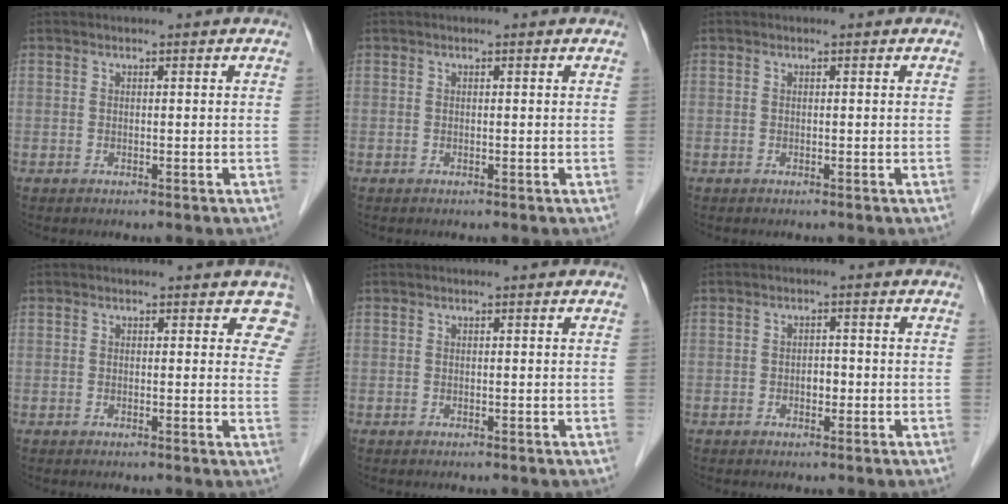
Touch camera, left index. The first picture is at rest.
{"total": 0.0}
{"total": 0.0}
{"total": 4.0, "force": [3.2, 2.3, 0.9], "torque": [0.022, -0.016, 0.010]}
{"total": 0.0}
{"total": 1.7, "force": [-0.7, 1.1, 1.1], "torque": [-0.015, 0.001, -0.010]}